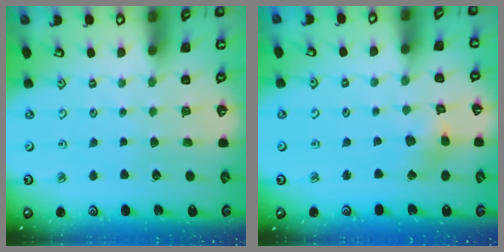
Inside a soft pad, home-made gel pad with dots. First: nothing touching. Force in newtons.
{"total": 5.0, "press": 5.0, "slide": 0.5}